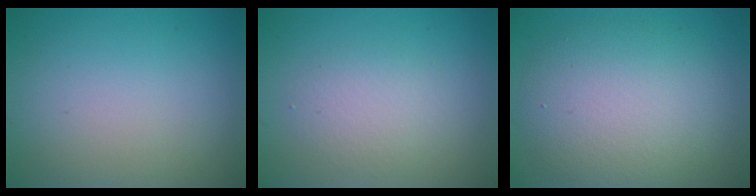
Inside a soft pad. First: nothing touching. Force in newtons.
{"total": 2.4, "press": 2.4, "slide": 0.1}
{"total": 7.6, "press": 7.6, "slide": 0.4}